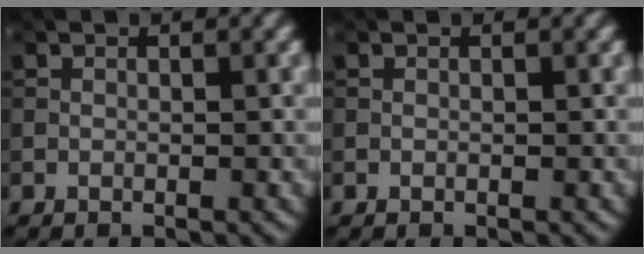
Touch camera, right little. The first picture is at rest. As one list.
[{"total": 0.0}]